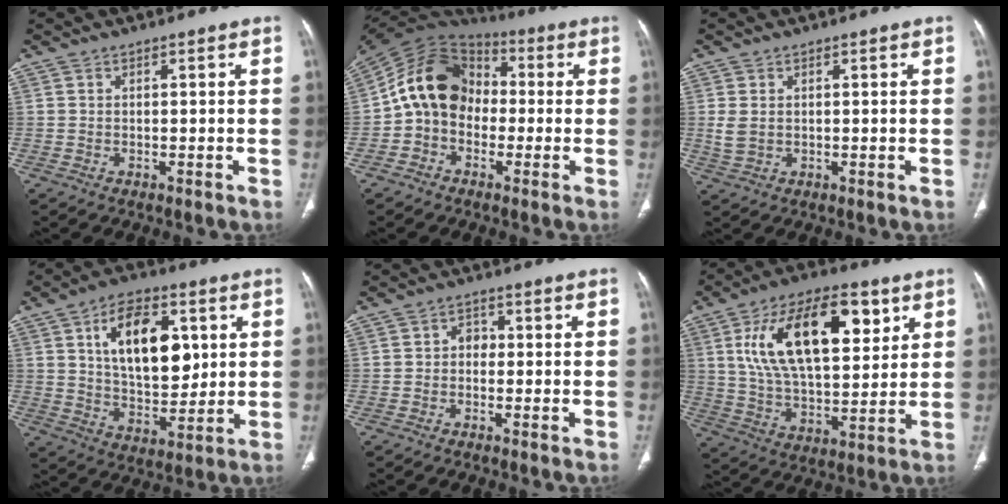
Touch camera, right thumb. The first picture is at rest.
{"total": 14.3, "force": [-0.9, 11.4, 8.6], "torque": [-0.131, 0.048, -0.033]}
{"total": 3.0, "force": [0.5, 2.0, 2.2], "torque": [-0.055, -0.002, 0.014]}
{"total": 16.9, "force": [4.9, 9.6, 13.0], "torque": [-0.168, -0.023, 0.085]}
{"total": 2.4, "force": [-0.2, 1.9, 1.5], "torque": [-0.003, 0.008, -0.015]}
{"total": 22.1, "force": [8.2, 10.5, 17.7], "torque": [-0.275, -0.020, 0.141]}